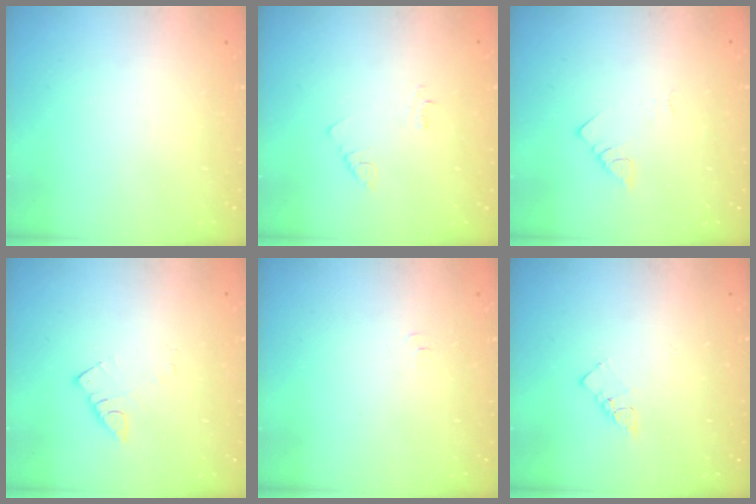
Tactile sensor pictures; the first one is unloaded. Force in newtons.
{"total": 2.1, "press": 2.1, "slide": 0.4}
{"total": 3.1, "press": 3.1, "slide": 0.4}
{"total": 2.6, "press": 2.6, "slide": 0.1}
{"total": 4.3, "press": 4.2, "slide": 0.6}
{"total": 3.6, "press": 3.6, "slide": 0.3}